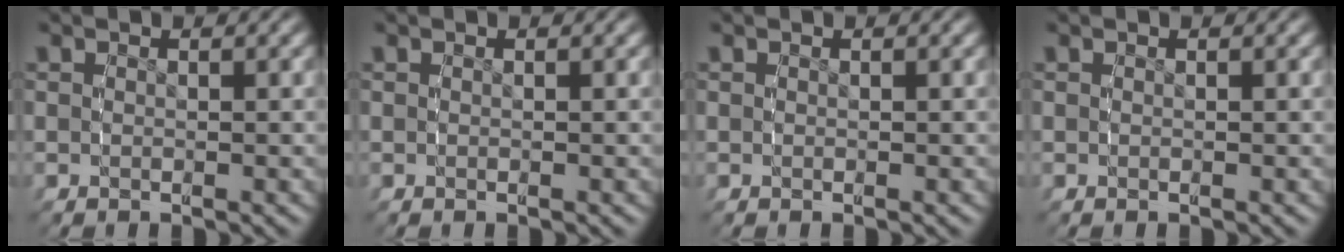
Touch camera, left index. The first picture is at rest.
{"total": 0.0}
{"total": 0.0}
{"total": 0.0}